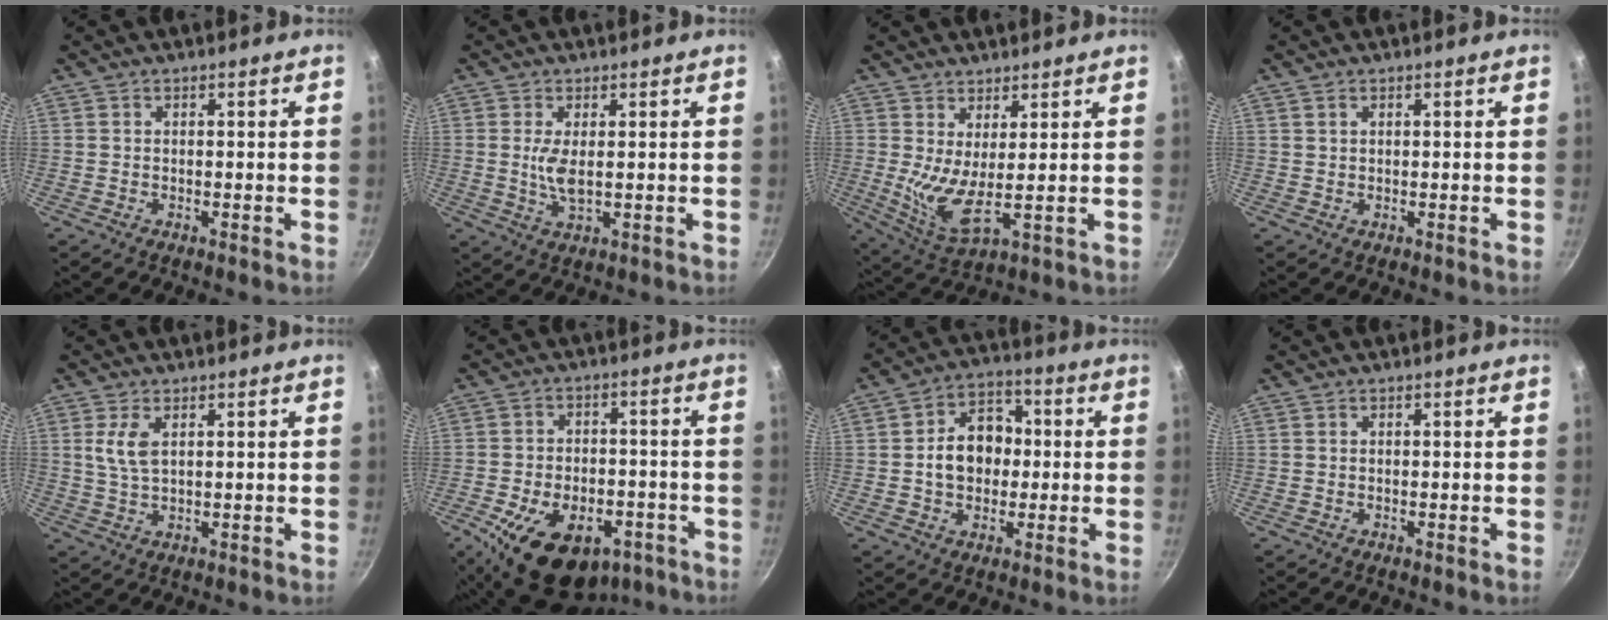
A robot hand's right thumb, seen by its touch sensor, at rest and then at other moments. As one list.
[{"total": 4.3, "force": [0.5, 1.5, 4.0], "torque": [-0.081, -0.007, 0.012]}, {"total": 7.6, "force": [2.7, 1.8, 6.9], "torque": [-0.137, -0.044, 0.048]}, {"total": 0.8, "force": [0.5, 0.5, 0.4], "torque": [-0.006, 0.001, 0.009]}, {"total": 4.9, "force": [1.6, 2.3, 4.1], "torque": [-0.082, -0.006, 0.033]}, {"total": 18.4, "force": [-9.3, 11.3, 11.1], "torque": [-0.146, 0.040, -0.131]}, {"total": 10.9, "force": [0.0, 8.4, 7.0], "torque": [-0.073, 0.022, -0.010]}, {"total": 0.0}]